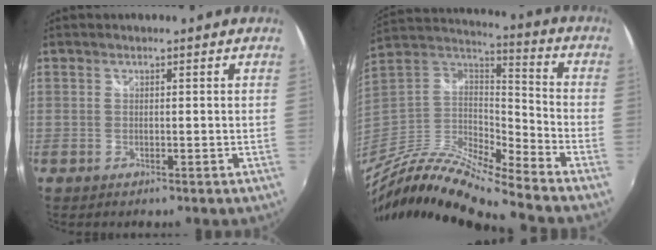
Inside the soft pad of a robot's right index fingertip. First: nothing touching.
{"total": 18.3, "force": [-15.1, 1.7, 10.1], "torque": [-0.198, -0.020, -0.300]}